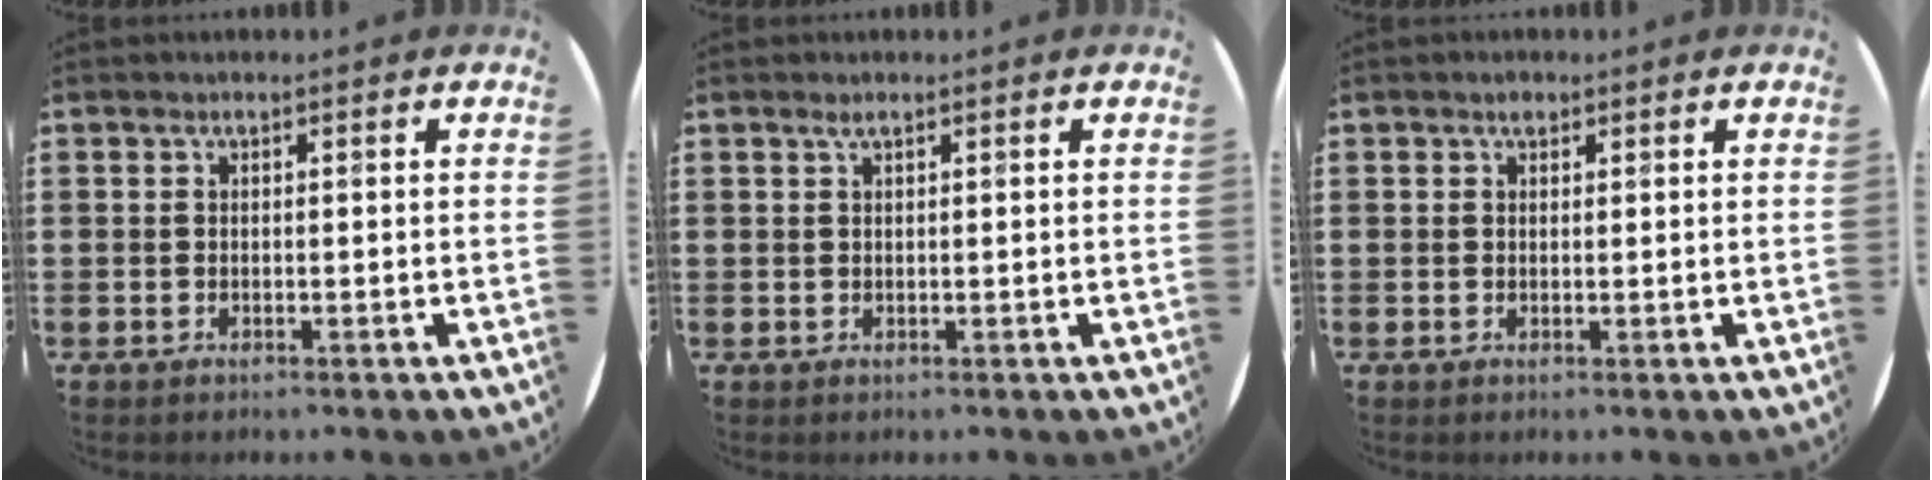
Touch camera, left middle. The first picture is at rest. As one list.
[{"total": 0.6, "force": [0.4, 0.0, 0.5], "torque": [-0.009, 0.000, 0.007]}, {"total": 0.8, "force": [0.6, 0.5, 0.3], "torque": [0.000, -0.002, 0.010]}]